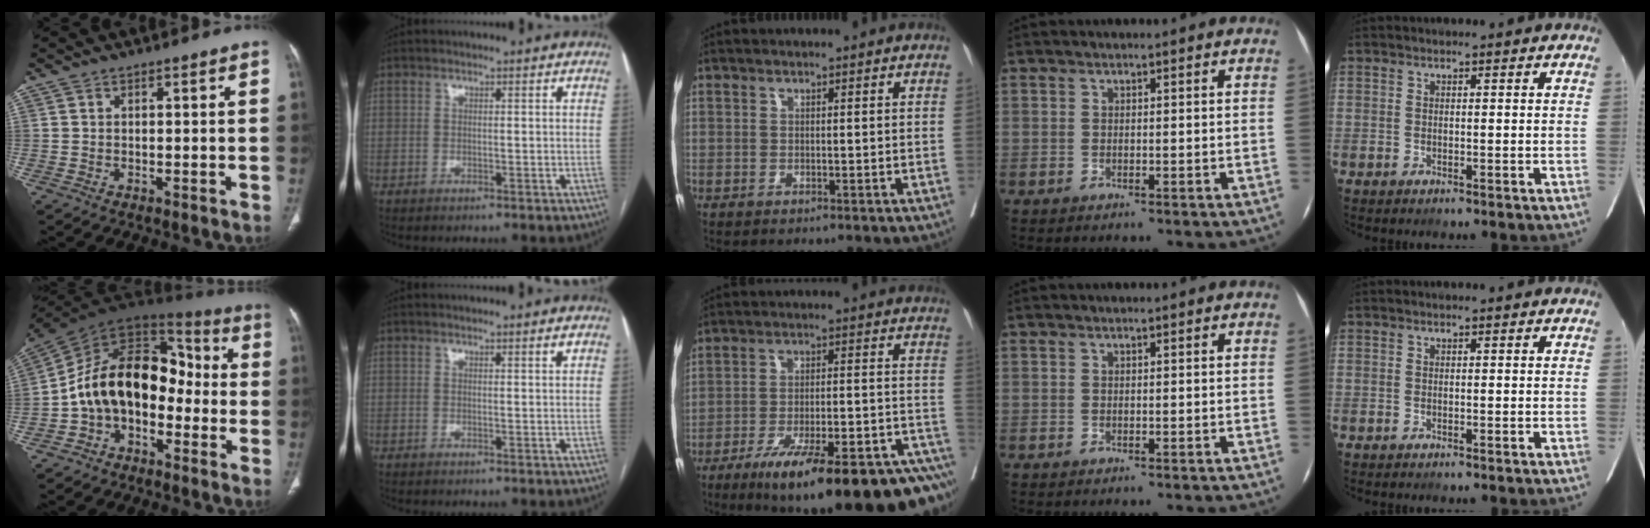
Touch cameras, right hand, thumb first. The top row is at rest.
{"thumb": {"total": 17.6, "force": [-3.3, 11.9, 12.6], "torque": [-0.181, 0.079, -0.067]}, "index": {"total": 0.7, "force": [0.6, -0.1, 0.4], "torque": [-0.013, -0.004, 0.009]}, "middle": {"total": 24.6, "force": [-17.1, 3.6, 17.3], "torque": [-0.182, 0.008, -0.252]}}